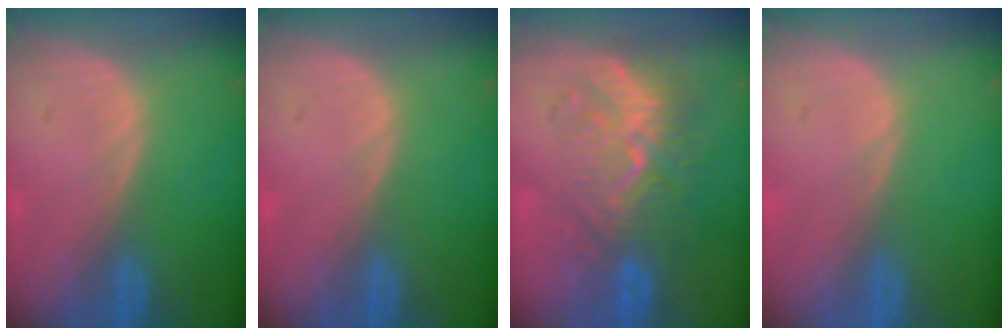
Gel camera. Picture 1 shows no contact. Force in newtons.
{"total": 0.0}
{"total": 8.8, "press": 8.5, "slide": 2.4}
{"total": 0.0}